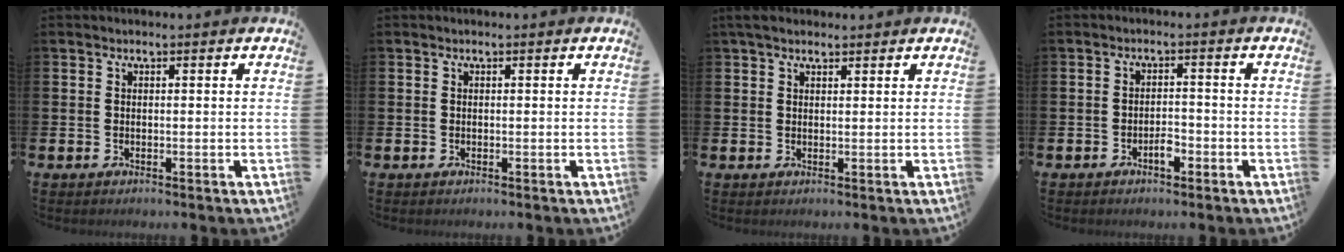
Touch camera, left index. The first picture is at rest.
{"total": 0.0}
{"total": 2.5, "force": [2.1, 0.9, 1.1], "torque": [-0.010, -0.001, 0.035]}
{"total": 2.1, "force": [-1.1, 1.0, 1.5], "torque": [-0.021, -0.001, -0.022]}